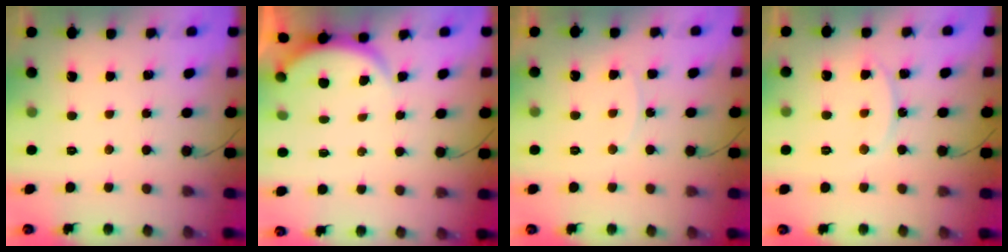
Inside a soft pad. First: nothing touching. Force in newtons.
{"total": 2.9, "press": 2.8, "slide": 0.6}
{"total": 7.7, "press": 7.7, "slide": 0.8}
{"total": 10.5, "press": 10.5, "slide": 0.6}